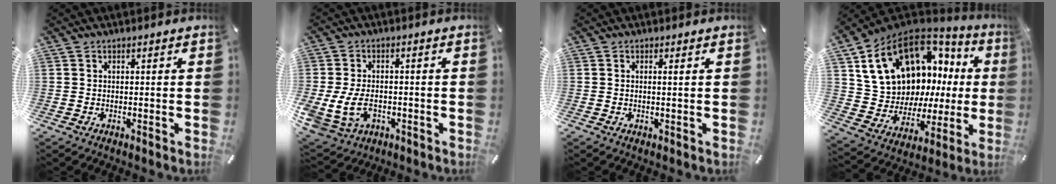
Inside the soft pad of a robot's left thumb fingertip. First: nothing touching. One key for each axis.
{"total": 9.3, "fx": -1.8, "fy": 7.2, "fz": 5.7, "tx": -0.128, "ty": 0.003, "tz": -0.028}
{"total": 1.3, "fx": 0.3, "fy": -0.1, "fz": 1.2, "tx": -0.025, "ty": -0.005, "tz": 0.005}
{"total": 18.3, "fx": 8.3, "fy": 12.9, "fz": 10.0, "tx": -0.177, "ty": -0.054, "tz": 0.177}